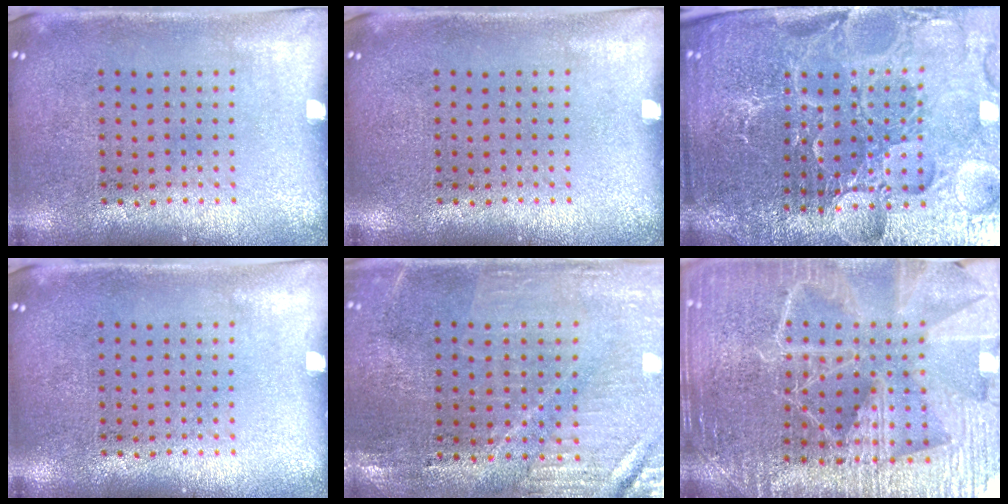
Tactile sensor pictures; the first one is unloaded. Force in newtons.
{"total": 0.0}
{"total": 5.3, "press": 5.0, "slide": 1.6}
{"total": 0.0}
{"total": 1.1, "press": 1.1, "slide": 0.2}
{"total": 5.1, "press": 4.6, "slide": 2.1}